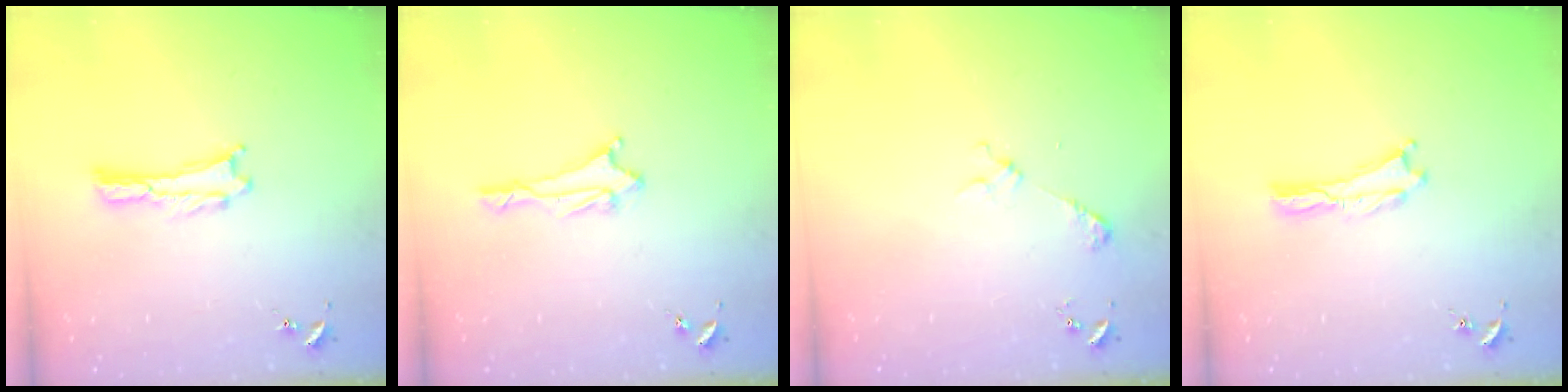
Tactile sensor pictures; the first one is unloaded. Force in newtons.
{"total": 1.9, "press": 1.9, "slide": 0.5}
{"total": 2.4, "press": 2.4, "slide": 0.2}
{"total": 0.0}